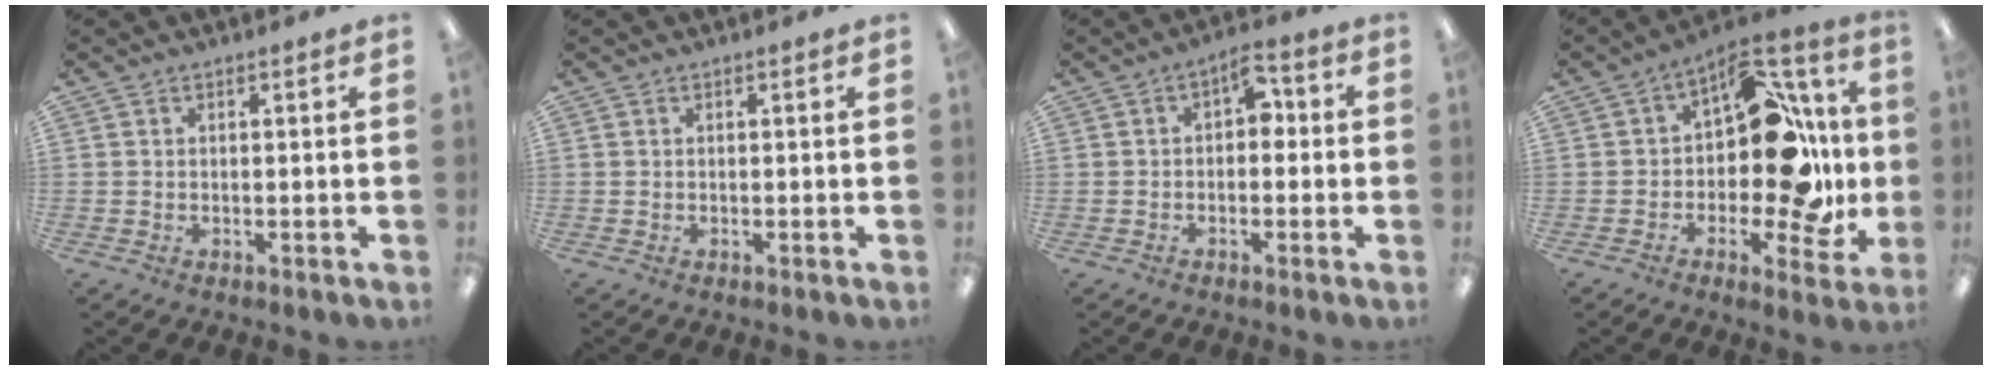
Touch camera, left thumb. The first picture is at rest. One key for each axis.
{"total": 0.0}
{"total": 5.1, "fx": 1.0, "fy": 3.3, "fz": 3.8, "tx": -0.051, "ty": 0.000, "tz": 0.011}
{"total": 19.7, "fx": 3.5, "fy": 11.1, "fz": 15.9, "tx": -0.219, "ty": -0.011, "tz": 0.061}